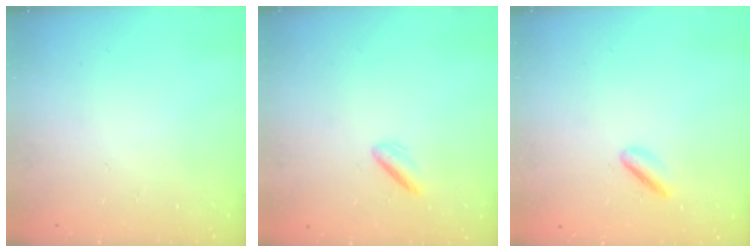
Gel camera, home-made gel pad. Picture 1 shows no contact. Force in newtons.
{"total": 1.2, "press": 0.8, "slide": 0.8}
{"total": 3.7, "press": 3.6, "slide": 0.8}